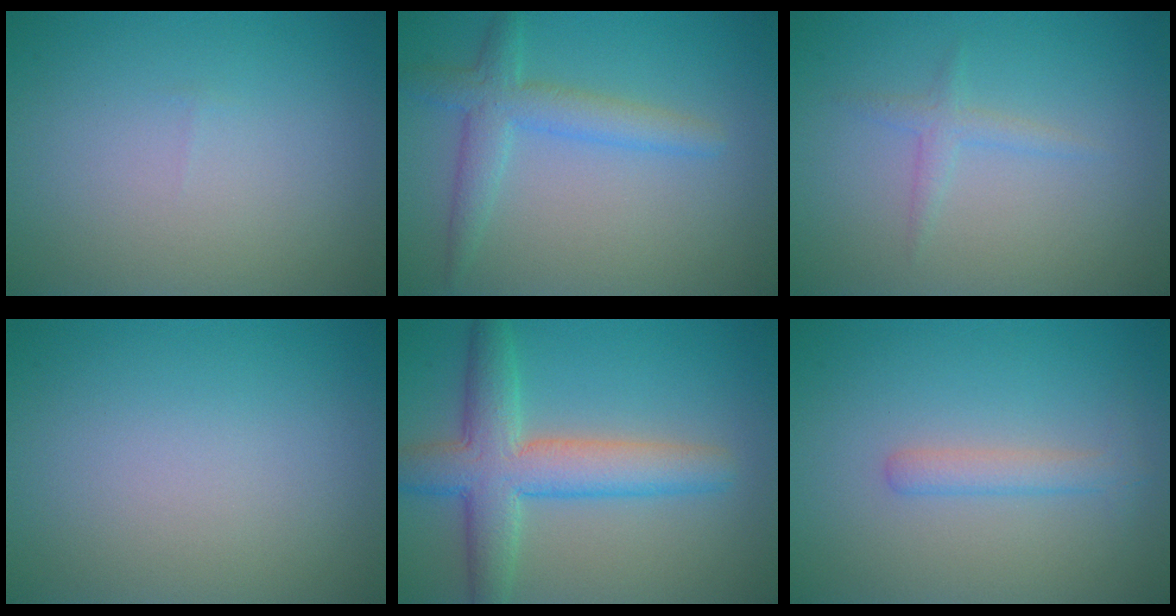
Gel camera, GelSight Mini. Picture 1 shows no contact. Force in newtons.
{"total": 3.4, "press": 3.4, "slide": 0.1}
{"total": 0.7, "press": 0.6, "slide": 0.1}
{"total": 0.0}
{"total": 6.6, "press": 6.6, "slide": 0.3}
{"total": 1.8, "press": 1.8, "slide": 0.1}